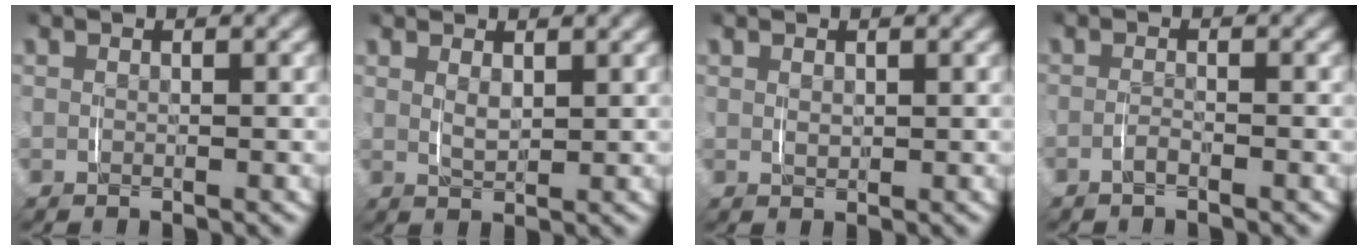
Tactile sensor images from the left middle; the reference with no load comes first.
{"total": 1.6, "force": [1.0, 0.6, 1.2], "torque": [-0.021, -0.007, 0.021]}
{"total": 0.6, "force": [0.3, 0.3, 0.4], "torque": [-0.007, -0.005, 0.009]}
{"total": 1.1, "force": [-1.1, -0.1, 0.2], "torque": [-0.008, -0.002, -0.021]}